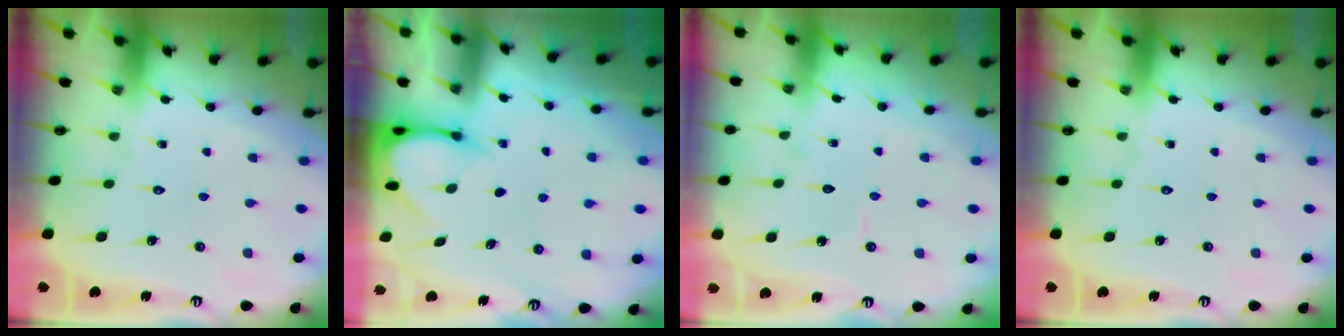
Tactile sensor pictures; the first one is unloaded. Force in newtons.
{"total": 3.7, "press": 3.6, "slide": 0.3}
{"total": 3.7, "press": 3.7, "slide": 0.4}
{"total": 0.0}